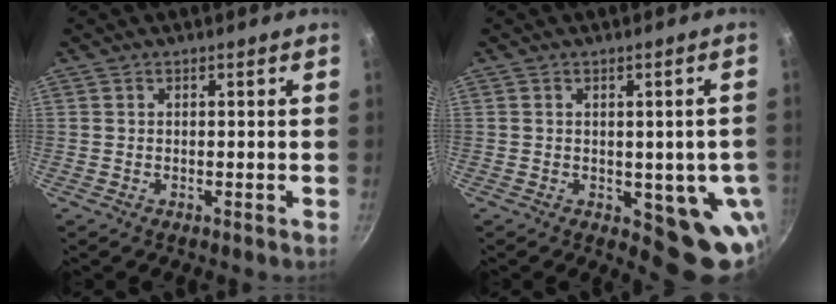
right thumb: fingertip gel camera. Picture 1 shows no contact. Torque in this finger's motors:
{"motor_torque": [2.37, 2.51, 1.74, -1.03, 0.39]}